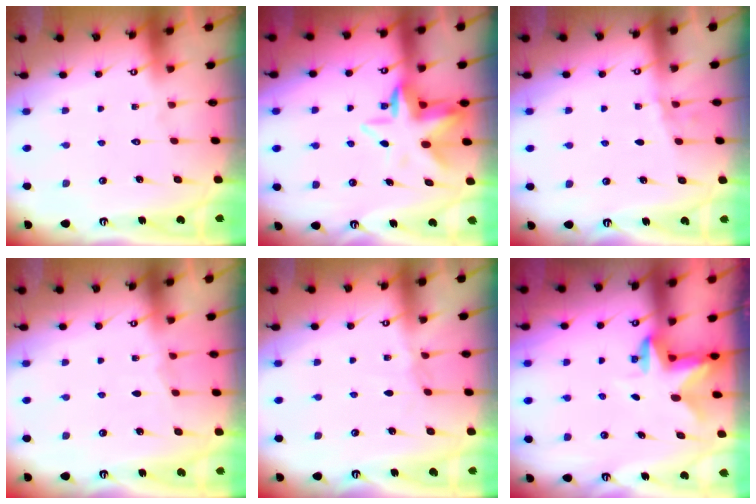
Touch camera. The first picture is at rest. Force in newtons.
{"total": 8.3, "press": 8.1, "slide": 1.5}
{"total": 2.4, "press": 2.3, "slide": 0.3}
{"total": 3.0, "press": 3.0, "slide": 0.4}
{"total": 3.5, "press": 3.4, "slide": 0.5}
{"total": 2.6, "press": 2.5, "slide": 0.5}